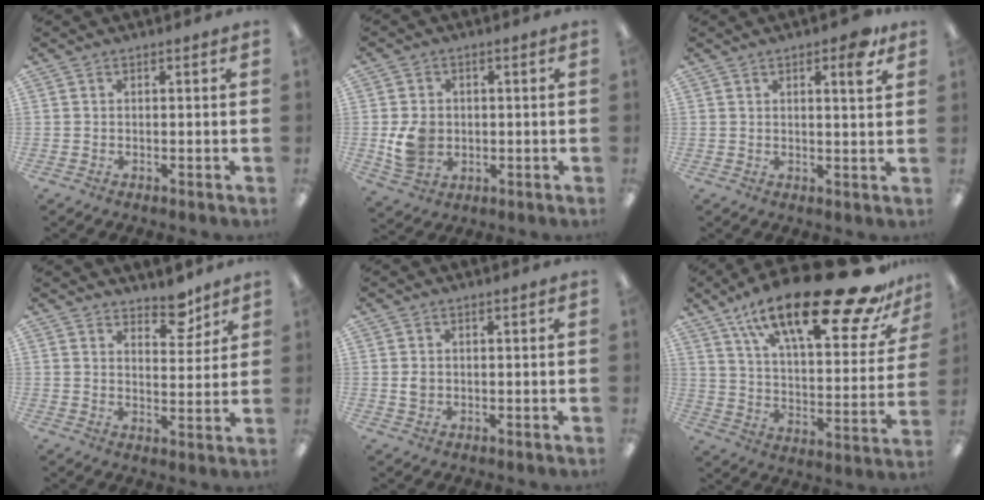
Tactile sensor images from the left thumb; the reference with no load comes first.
{"total": 7.0, "force": [-0.5, 6.0, 3.6], "torque": [-0.057, 0.005, -0.007]}
{"total": 4.4, "force": [2.7, 1.1, 3.4], "torque": [-0.042, -0.009, 0.038]}
{"total": 6.9, "force": [5.8, 2.9, 2.4], "torque": [-0.016, -0.042, 0.099]}
{"total": 1.9, "force": [0.2, 1.6, 1.0], "torque": [-0.012, 0.001, 0.002]}
{"total": 29.0, "force": [19.3, 8.6, 19.9], "torque": [-0.301, -0.117, 0.311]}